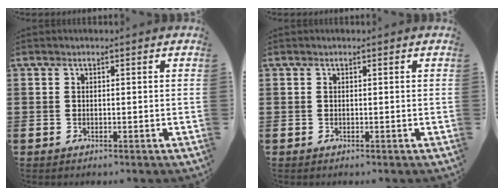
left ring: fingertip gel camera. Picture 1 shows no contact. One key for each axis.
{"total": 0.0}